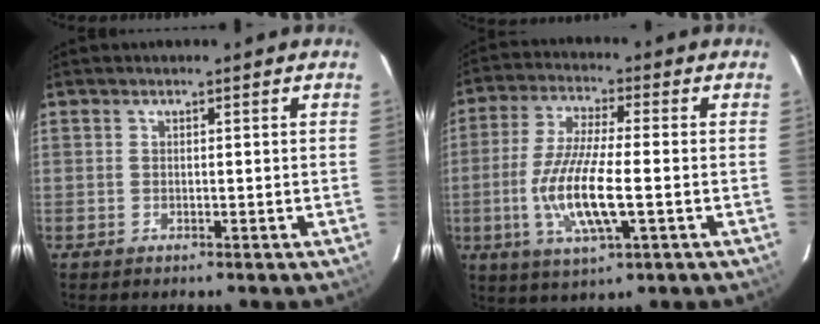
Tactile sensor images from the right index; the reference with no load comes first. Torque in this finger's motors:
{"motor_torque": [1.32, -0.81, 0.74, 0.21]}